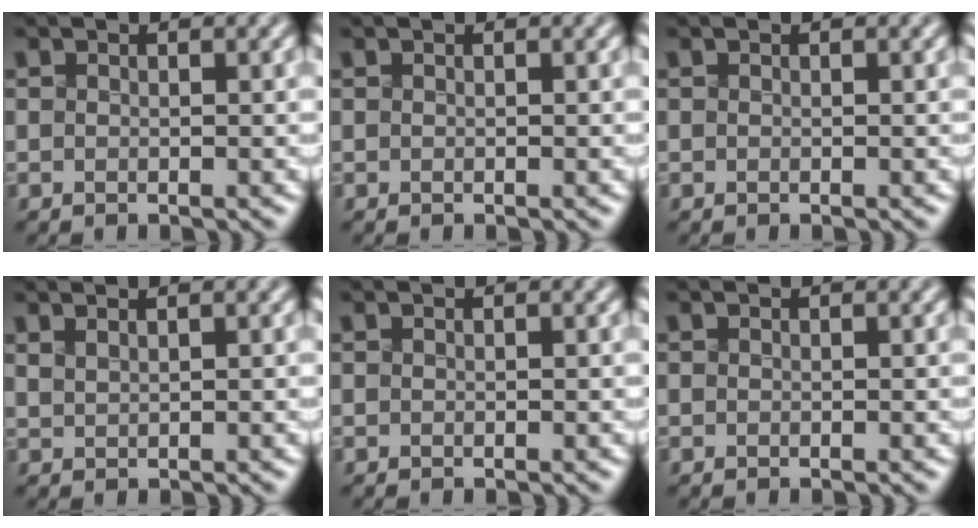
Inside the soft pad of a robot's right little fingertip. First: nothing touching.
{"total": 0.0}
{"total": 0.0}
{"total": 0.6, "force": [0.5, -0.1, 0.3], "torque": [-0.008, 0.001, 0.022]}
{"total": 0.0}
{"total": 0.0}